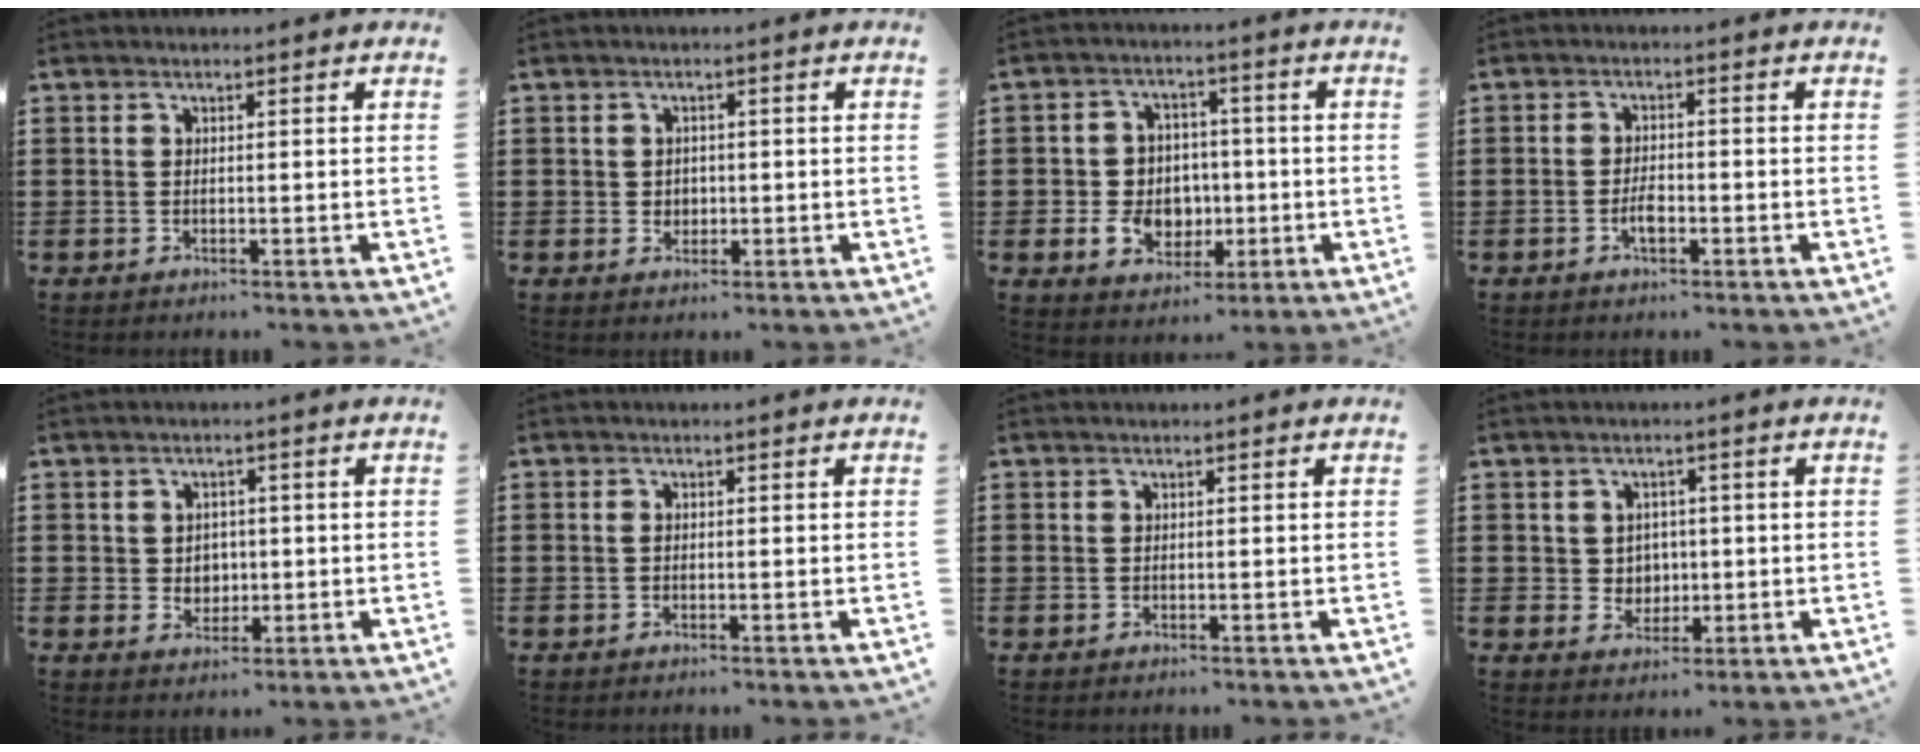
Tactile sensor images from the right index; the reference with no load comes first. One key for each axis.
{"total": 1.7, "fx": 0.0, "fy": 1.7, "fz": 0.3, "tx": -0.014, "ty": 0.008, "tz": -0.002}
{"total": 7.3, "fx": -1.0, "fy": 6.4, "fz": 3.4, "tx": -0.077, "ty": 0.015, "tz": -0.014}
{"total": 2.9, "fx": -1.2, "fy": 1.2, "fz": 2.4, "tx": -0.052, "ty": 0.000, "tz": -0.023}
{"total": 2.8, "fx": 0.1, "fy": 2.7, "fz": 0.9, "tx": -0.021, "ty": 0.007, "tz": -0.003}
{"total": 0.6, "fx": -0.2, "fy": 0.3, "fz": 0.5, "tx": -0.014, "ty": -0.004, "tz": -0.002}
{"total": 0.0}
{"total": 3.3, "fx": 0.5, "fy": 3.1, "fz": 0.8, "tx": -0.022, "ty": 0.008, "tz": 0.005}